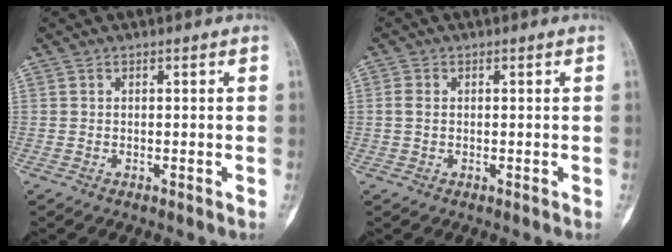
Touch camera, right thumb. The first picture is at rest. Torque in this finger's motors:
{"motor_torque": [-0.24, 0.18, 0.46, -0.04, 0.05]}